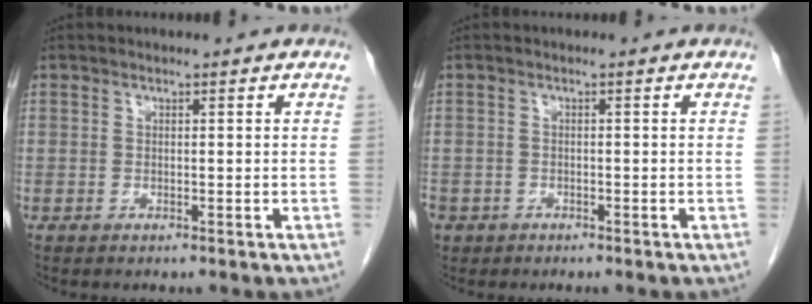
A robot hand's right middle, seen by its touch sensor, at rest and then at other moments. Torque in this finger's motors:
{"motor_torque": [0.71, 0.00, 1.05, 0.21]}